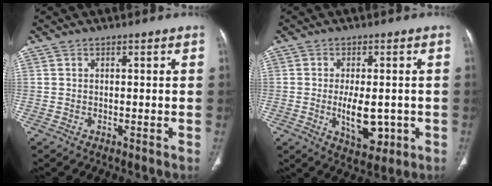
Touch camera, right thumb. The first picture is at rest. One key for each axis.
{"total": 8.5, "fx": -1.5, "fy": 4.3, "fz": 7.2, "tx": -0.102, "ty": -0.008, "tz": -0.013}